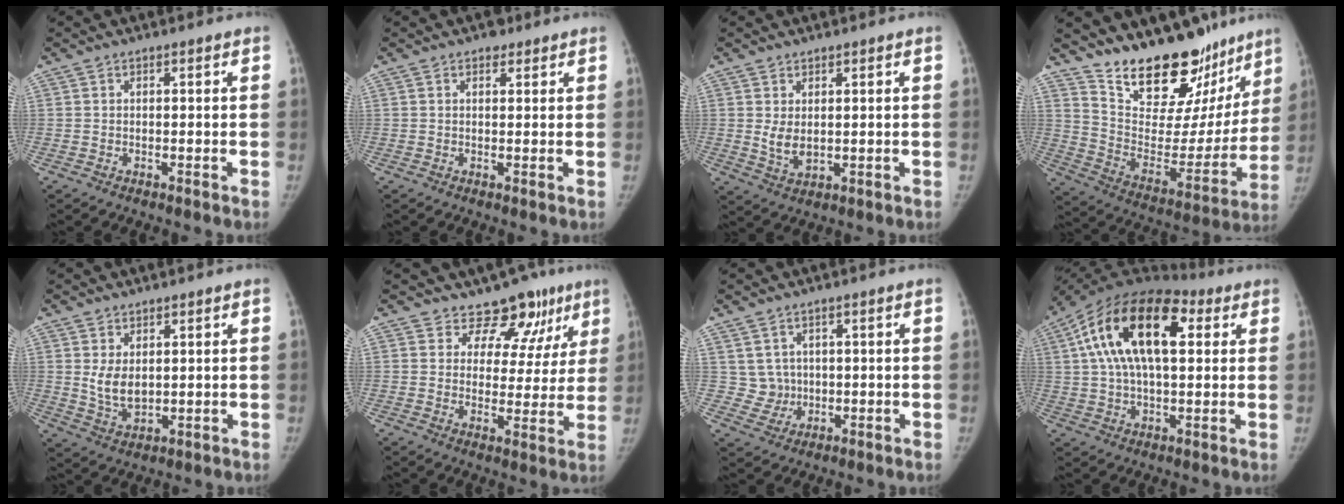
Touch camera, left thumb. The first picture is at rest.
{"total": 1.9, "force": [1.2, 1.2, 0.7], "torque": [0.005, -0.004, 0.011]}
{"total": 3.9, "force": [0.7, 2.5, 2.9], "torque": [-0.042, -0.015, 0.022]}
{"total": 25.4, "force": [19.9, 11.2, 11.2], "torque": [-0.124, -0.115, 0.303]}
{"total": 5.4, "force": [1.3, 3.5, 3.9], "torque": [-0.053, -0.019, 0.035]}
{"total": 11.1, "force": [8.2, 6.9, 2.9], "torque": [0.020, -0.041, 0.092]}
{"total": 4.1, "force": [0.9, 3.9, 0.8], "torque": [0.009, -0.005, 0.021]}
{"total": 20.9, "force": [5.9, 10.8, 16.9], "torque": [-0.294, 0.030, 0.088]}